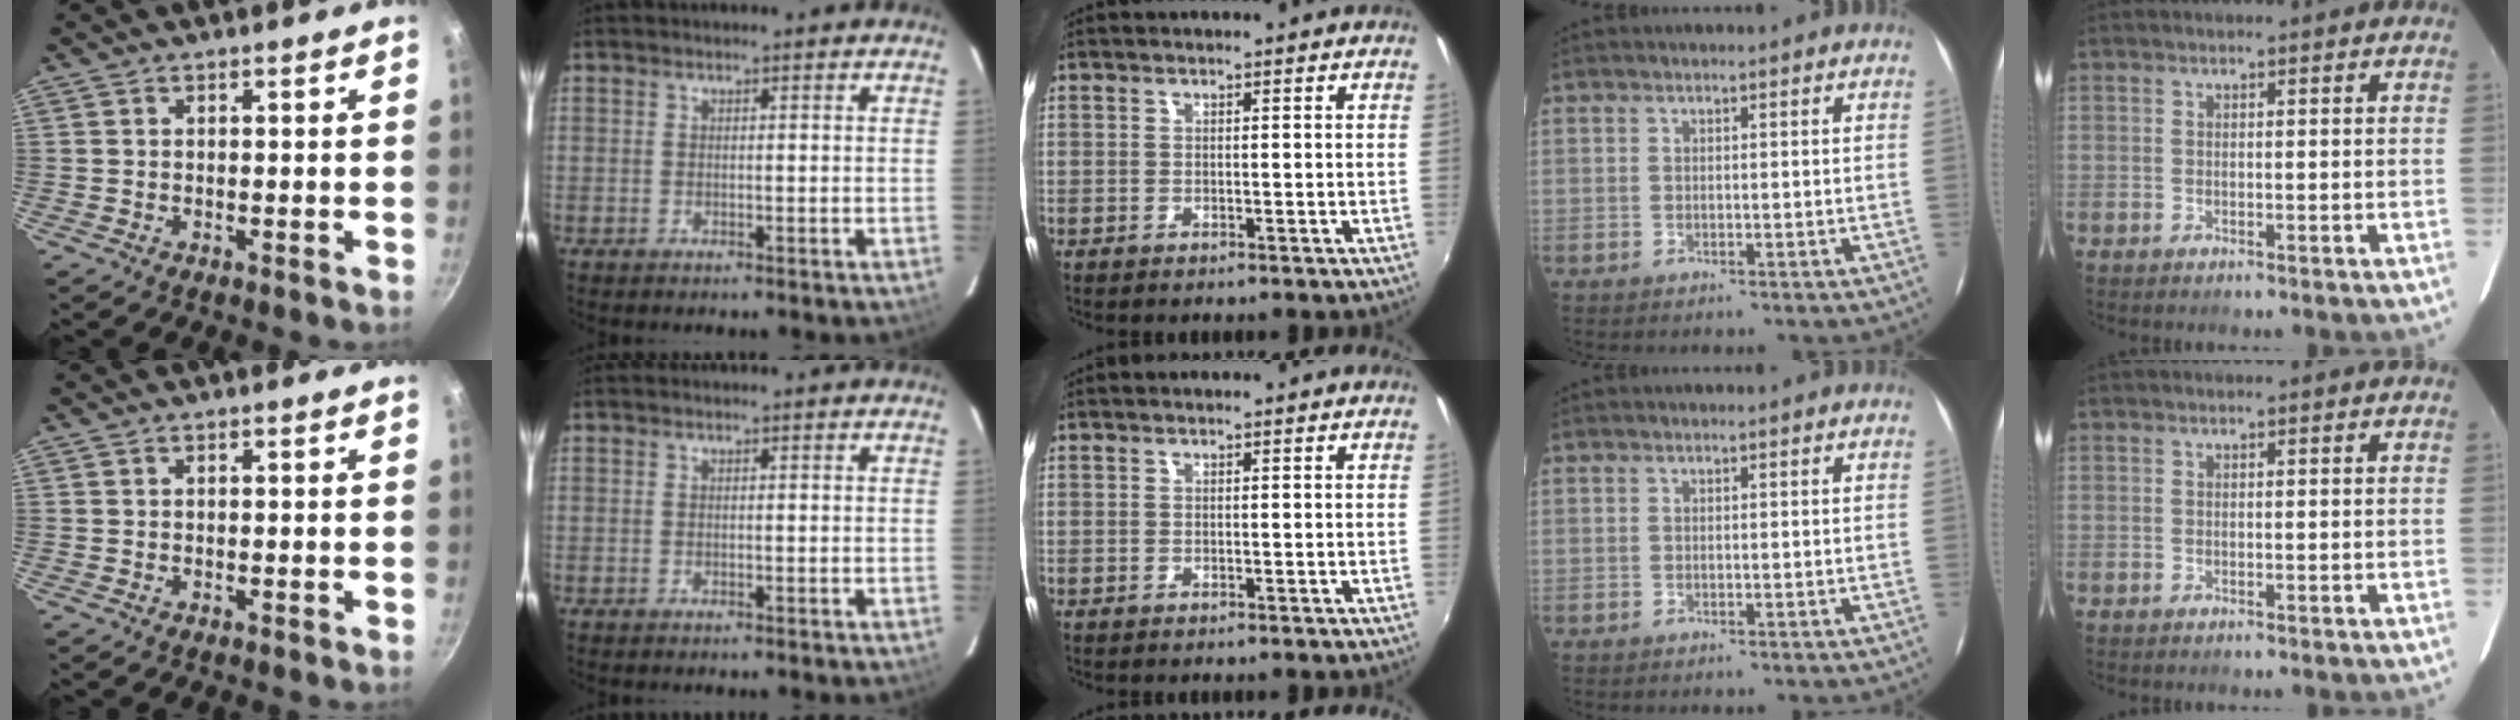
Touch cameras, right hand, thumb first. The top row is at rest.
{}